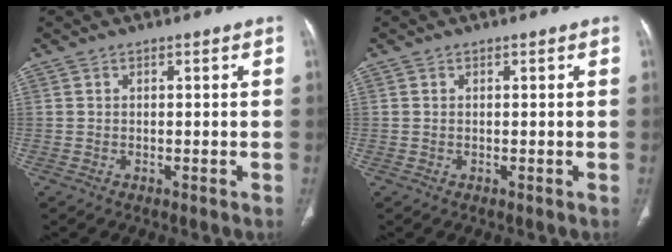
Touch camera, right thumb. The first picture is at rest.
{"total": 0.0}